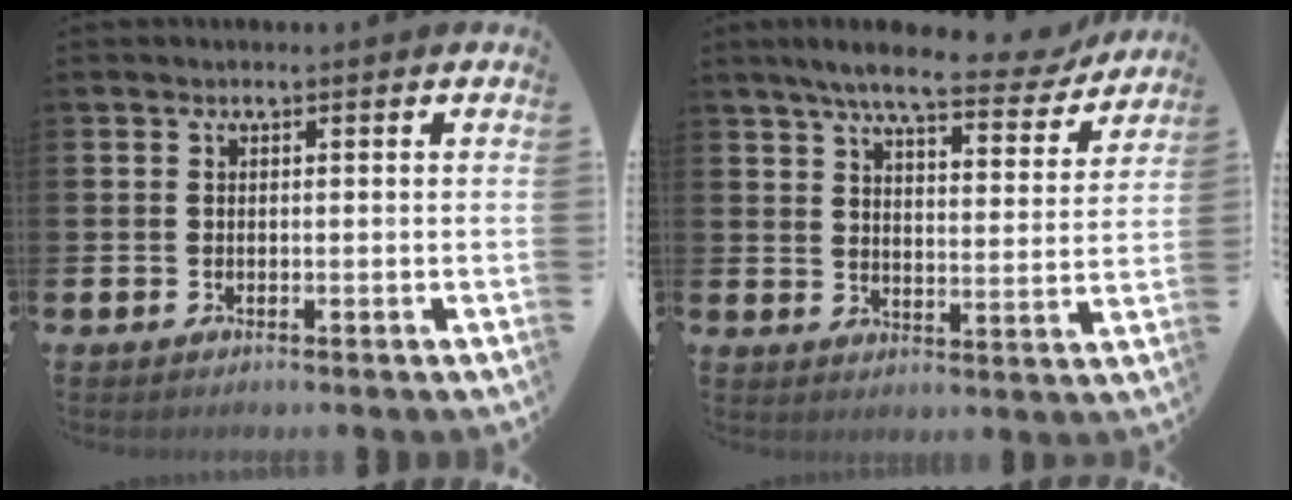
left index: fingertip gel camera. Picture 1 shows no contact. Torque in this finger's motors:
{"motor_torque": [1.12, -1.02, 0.60, 0.21]}